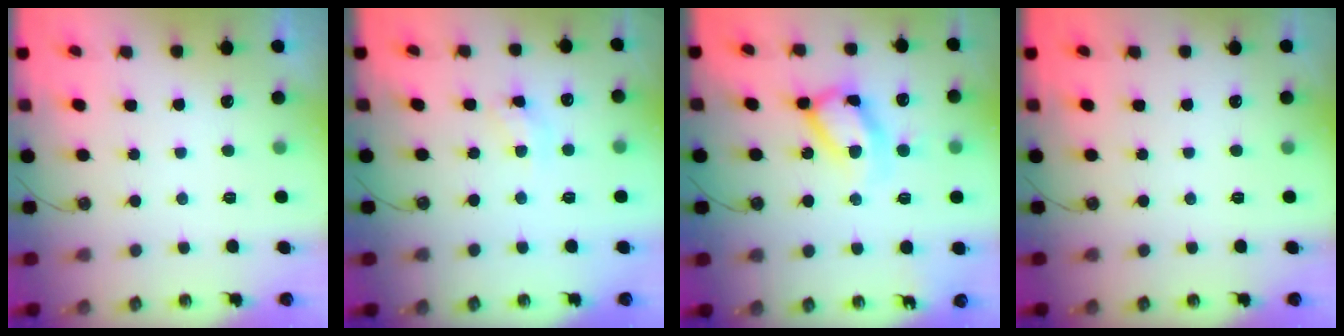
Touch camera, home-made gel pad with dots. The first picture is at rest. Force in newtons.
{"total": 5.8, "press": 5.8, "slide": 0.4}
{"total": 14.9, "press": 14.8, "slide": 1.3}
{"total": 0.0}